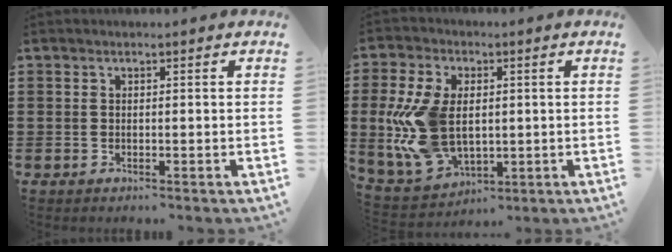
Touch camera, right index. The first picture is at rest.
{"total": 13.1, "force": [0.3, 8.2, 10.2], "torque": [-0.246, -0.002, 0.009]}